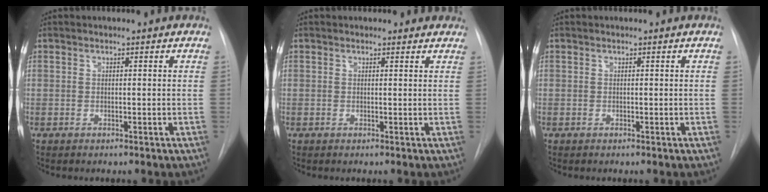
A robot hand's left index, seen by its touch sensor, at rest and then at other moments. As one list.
[{"total": 2.0, "force": [1.8, 0.9, 0.1], "torque": [-0.001, 0.000, 0.009]}, {"total": 0.0}]